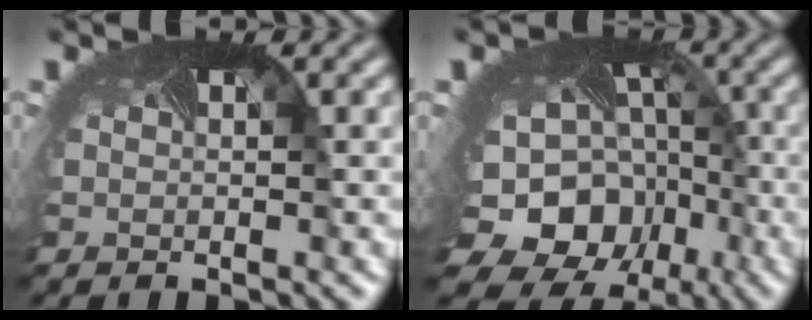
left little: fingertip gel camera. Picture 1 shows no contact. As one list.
[{"total": 13.5, "force": [-5.0, 10.9, 6.2], "torque": [-0.135, -0.056, -0.063]}]